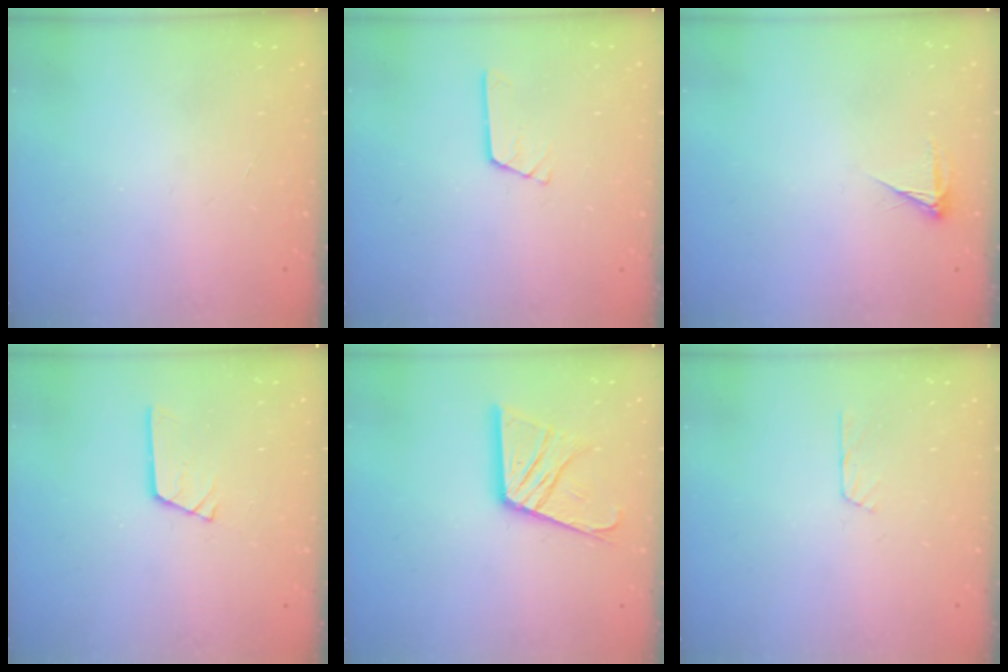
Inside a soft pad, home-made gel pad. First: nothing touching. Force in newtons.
{"total": 2.6, "press": 2.6, "slide": 0.3}
{"total": 3.4, "press": 3.4, "slide": 0.5}
{"total": 3.2, "press": 3.2, "slide": 0.1}
{"total": 15.3, "press": 15.2, "slide": 1.5}
{"total": 2.7, "press": 2.7, "slide": 0.3}